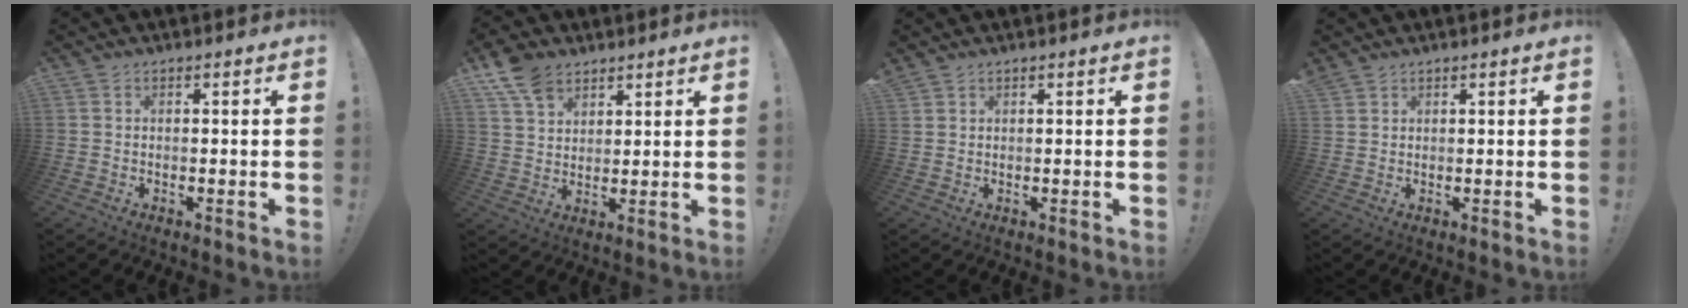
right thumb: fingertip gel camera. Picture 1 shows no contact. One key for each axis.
{"total": 9.2, "fx": 6.4, "fy": 5.5, "fz": 3.5, "tx": -0.061, "ty": -0.033, "tz": 0.126}
{"total": 1.3, "fx": 1.0, "fy": 0.6, "fz": 0.3, "tx": -0.002, "ty": -0.004, "tz": 0.020}
{"total": 1.8, "fx": 1.5, "fy": 1.0, "fz": 0.2, "tx": -0.002, "ty": -0.008, "tz": 0.028}